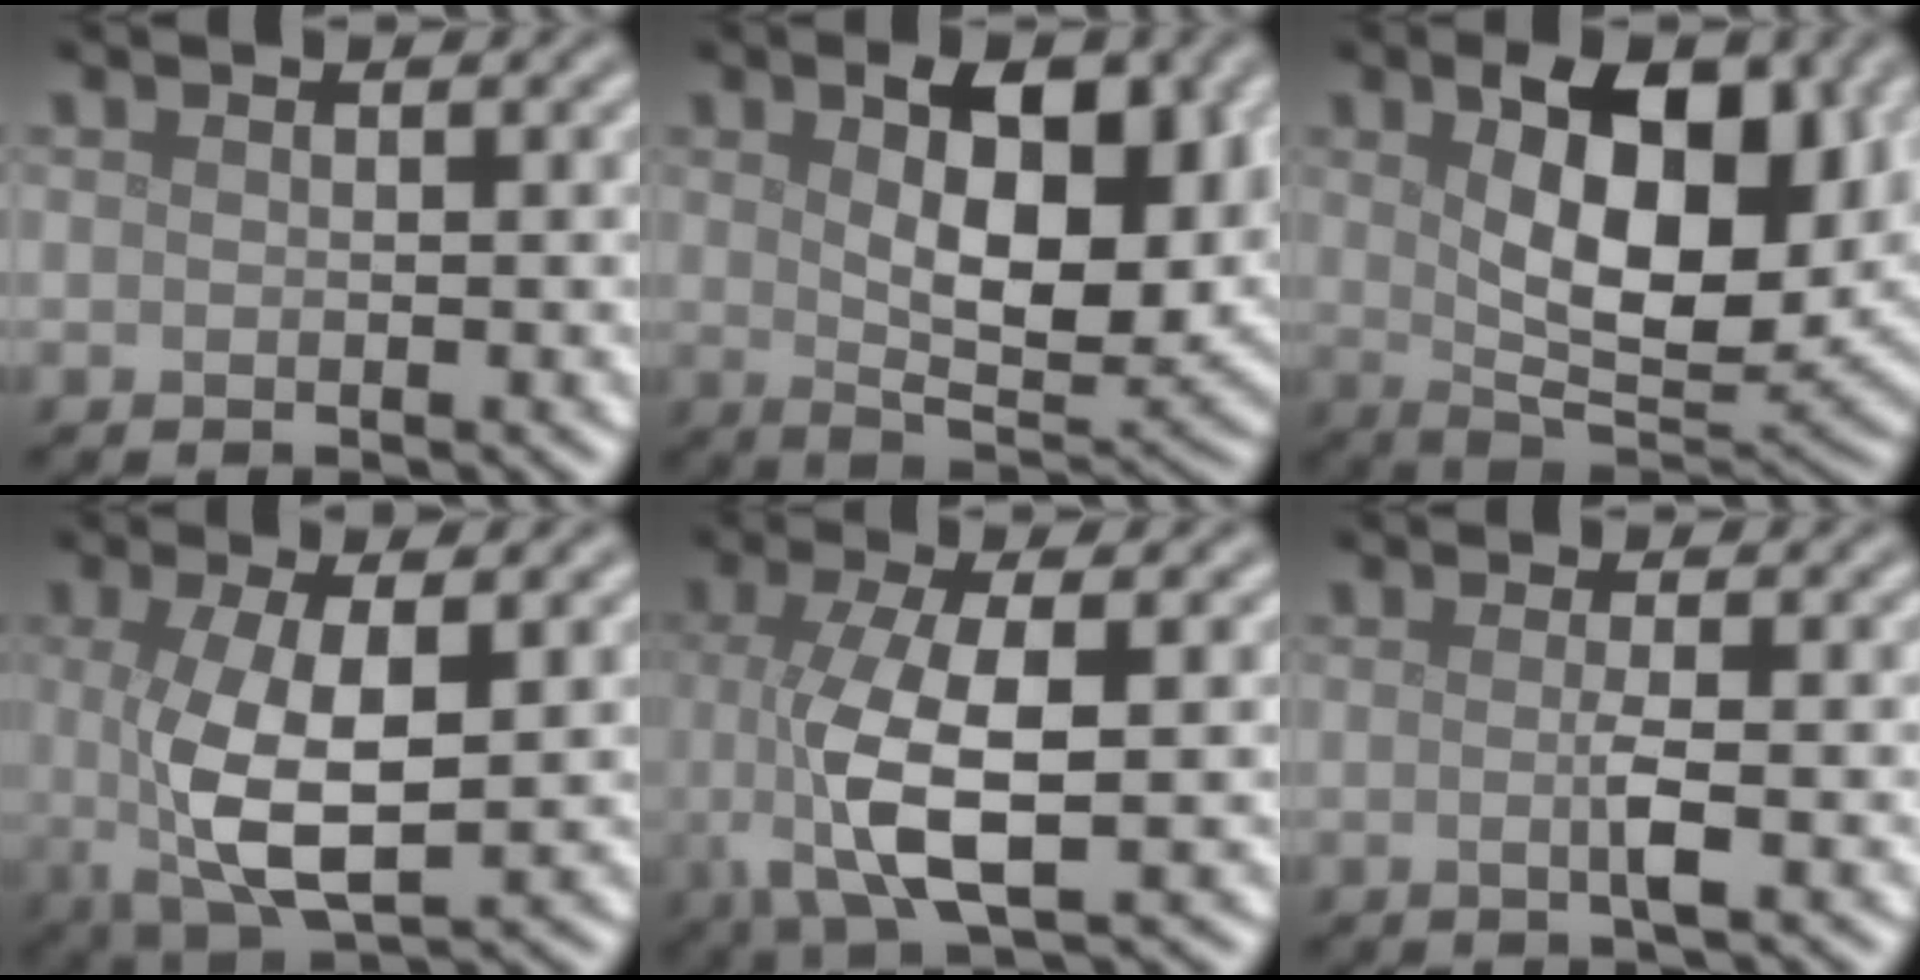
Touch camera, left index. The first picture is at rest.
{"total": 9.4, "force": [2.3, 4.2, 8.1], "torque": [-0.116, -0.002, 0.036]}
{"total": 11.9, "force": [3.2, 5.7, 10.0], "torque": [-0.139, -0.002, 0.048]}
{"total": 7.2, "force": [0.1, 2.7, 6.7], "torque": [-0.141, -0.009, 0.004]}
{"total": 7.2, "force": [-0.3, 2.4, 6.7], "torque": [-0.136, -0.005, -0.005]}
{"total": 2.0, "force": [-0.2, 0.3, 2.0], "torque": [-0.037, -0.006, -0.008]}